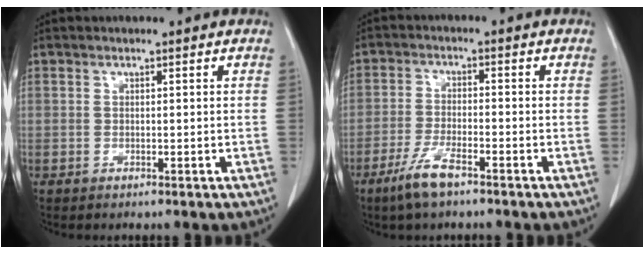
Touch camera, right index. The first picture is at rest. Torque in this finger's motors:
{"motor_torque": [0.75, -0.57, 0.10, 0.10]}